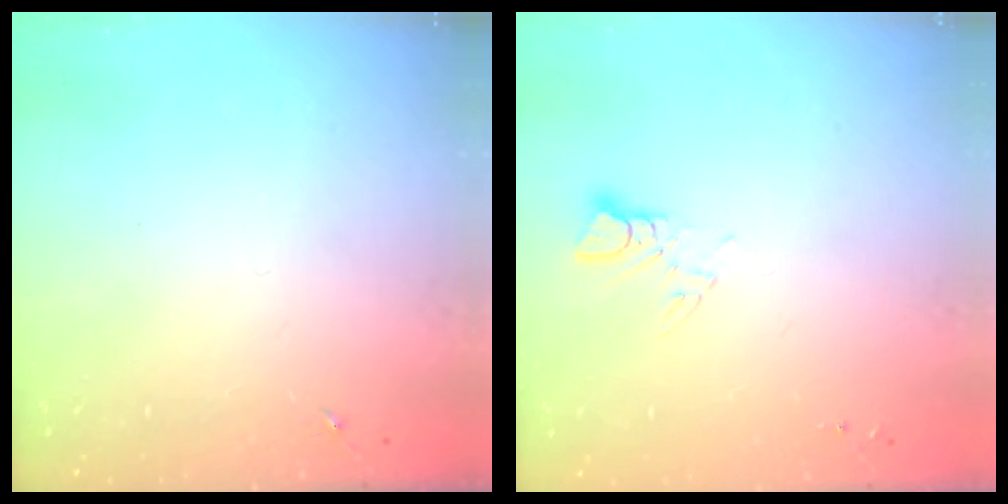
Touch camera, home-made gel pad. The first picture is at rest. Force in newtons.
{"total": 3.2, "press": 3.2, "slide": 0.3}